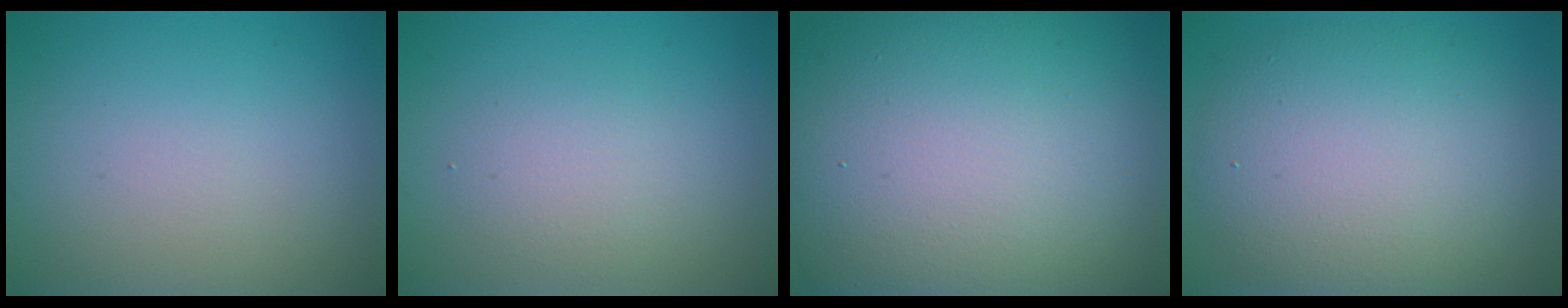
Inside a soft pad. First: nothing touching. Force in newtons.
{"total": 2.4, "press": 2.4, "slide": 0.0}
{"total": 20.0, "press": 19.9, "slide": 1.3}
{"total": 9.2, "press": 9.1, "slide": 0.9}